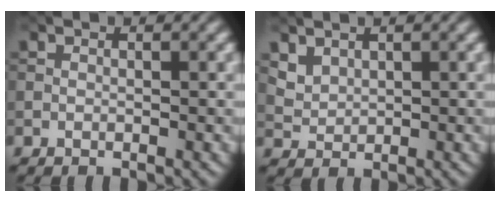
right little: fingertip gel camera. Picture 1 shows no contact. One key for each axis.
{"total": 2.0, "fx": 1.3, "fy": 1.2, "fz": 0.7, "tx": -0.018, "ty": -0.004, "tz": 0.036}